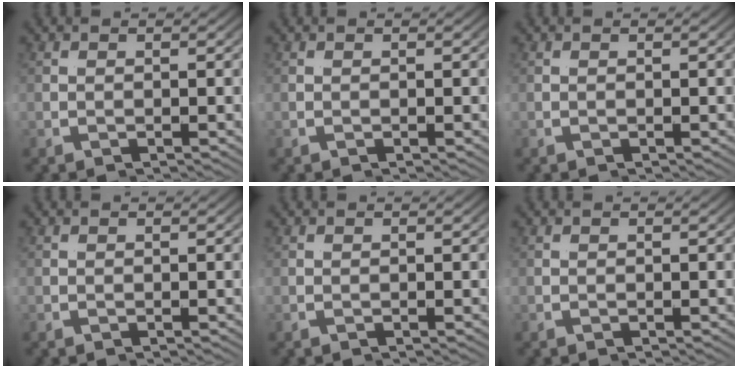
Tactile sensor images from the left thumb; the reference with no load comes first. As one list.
[{"total": 0.0}, {"total": 0.0}, {"total": 0.0}, {"total": 0.0}, {"total": 0.0}]